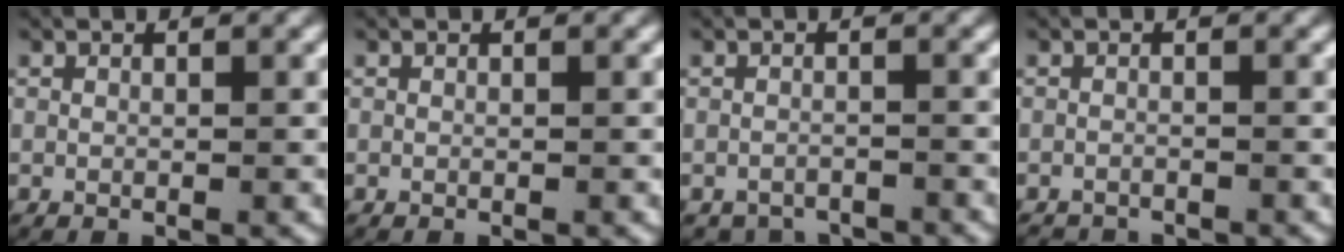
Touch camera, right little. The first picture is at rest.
{"total": 0.0}
{"total": 3.2, "force": [-3.0, 1.2, 0.0], "torque": [0.004, -0.009, -0.049]}
{"total": 1.5, "force": [-1.5, 0.1, -0.1], "torque": [-0.004, -0.009, -0.023]}